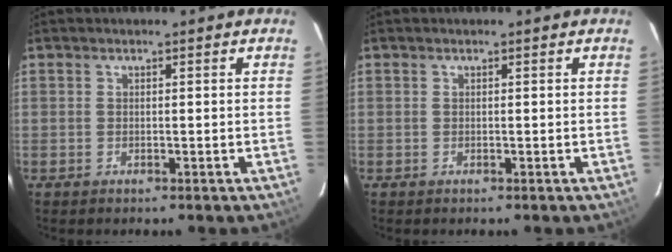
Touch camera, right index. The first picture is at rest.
{"total": 0.0}